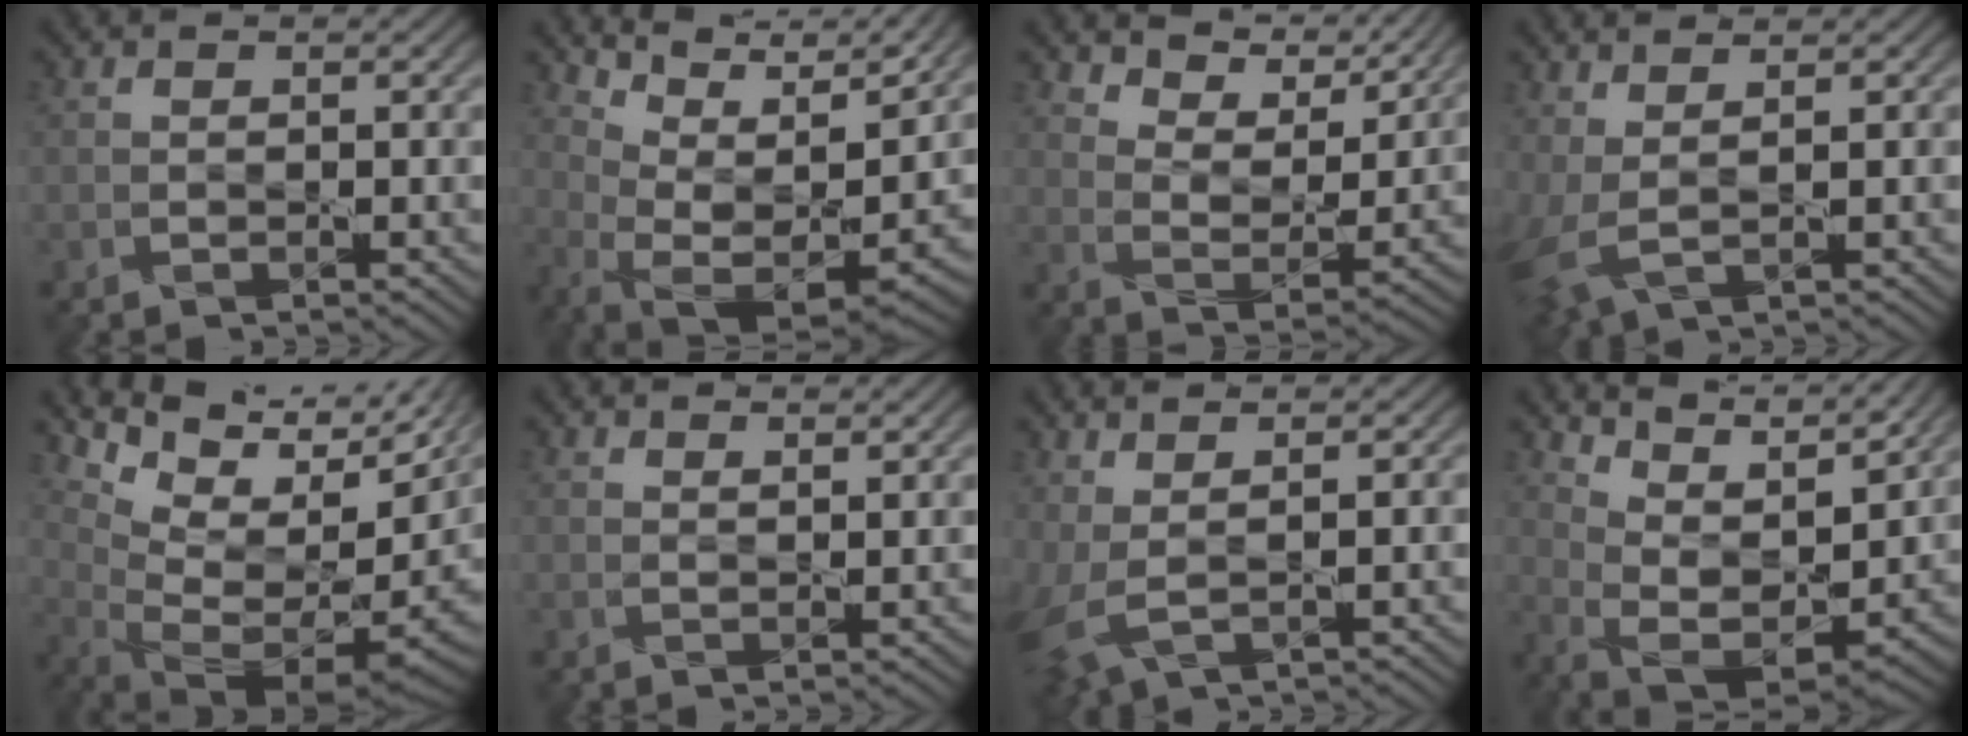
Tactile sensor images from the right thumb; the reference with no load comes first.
{"total": 12.8, "force": [7.7, 4.4, 9.3], "torque": [-0.194, -0.003, 0.137]}
{"total": 8.5, "force": [6.9, 3.1, 3.7], "torque": [-0.079, -0.010, 0.113]}
{"total": 4.1, "force": [1.3, 1.5, 3.5], "torque": [-0.102, 0.001, 0.029]}
{"total": 15.9, "force": [3.4, 8.4, 13.1], "torque": [-0.182, 0.011, 0.115]}
{"total": 1.9, "force": [1.6, 0.3, 0.8], "torque": [-0.017, -0.004, 0.033]}
{"total": 4.7, "force": [1.2, 2.1, 4.0], "torque": [-0.121, -0.004, 0.030]}
{"total": 12.7, "force": [9.4, 3.8, 7.7], "torque": [-0.173, -0.012, 0.152]}